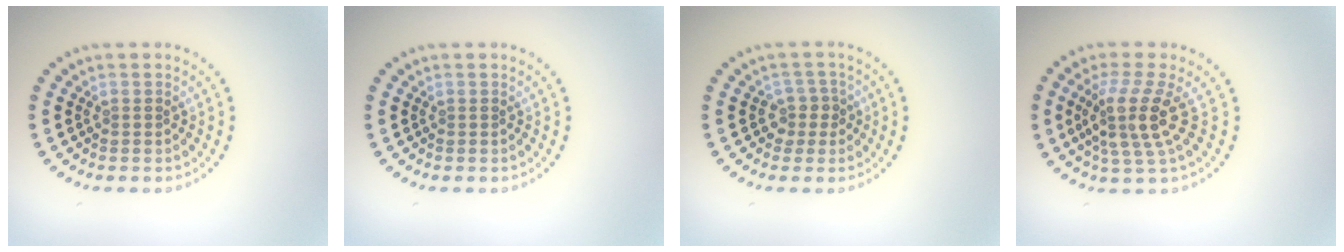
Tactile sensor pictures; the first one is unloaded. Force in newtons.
{"total": 0.0}
{"total": 1.9, "press": 1.5, "slide": 1.1}
{"total": 4.1, "press": 3.0, "slide": 2.8}